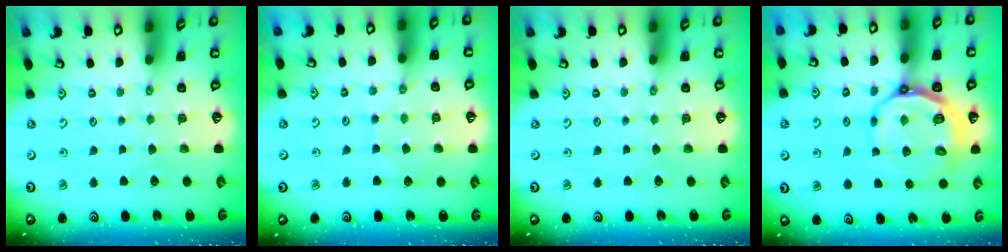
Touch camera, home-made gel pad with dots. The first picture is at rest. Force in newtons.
{"total": 4.8, "press": 4.8, "slide": 0.4}
{"total": 0.0}
{"total": 11.2, "press": 10.7, "slide": 3.4}